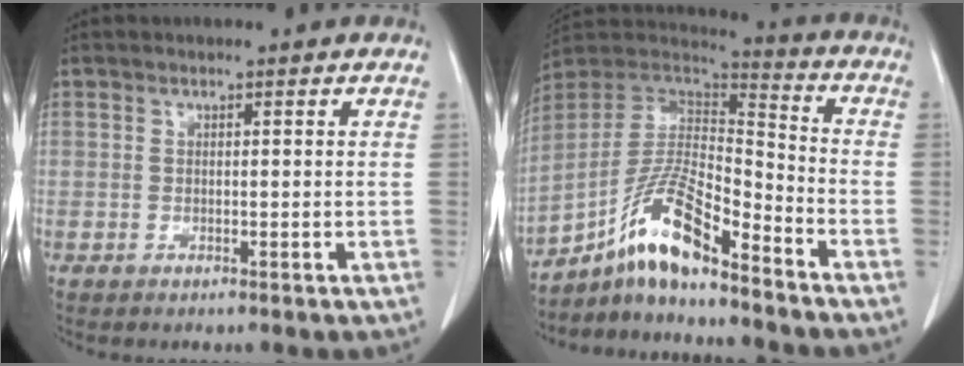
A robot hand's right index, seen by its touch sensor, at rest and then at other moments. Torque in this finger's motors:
{"motor_torque": [0.94, -0.85, 0.33, 0.15]}